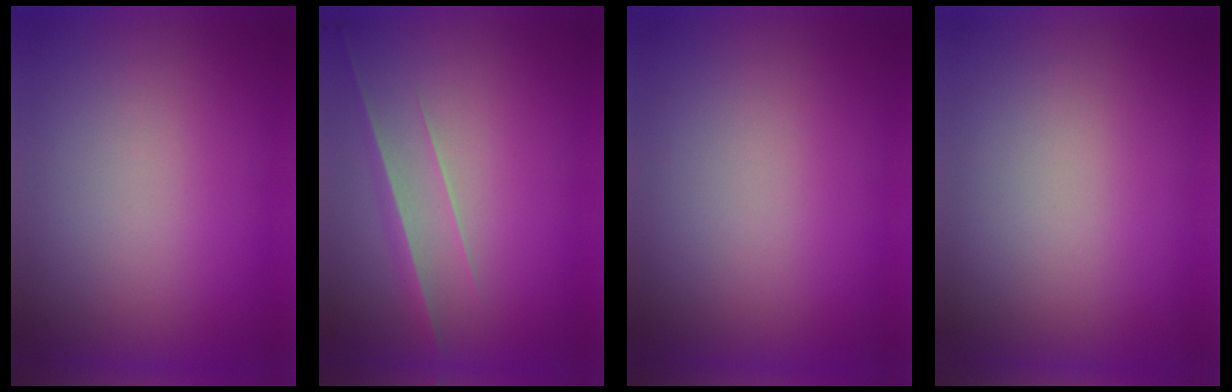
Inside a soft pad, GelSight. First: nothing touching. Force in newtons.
{"total": 2.8}
{"total": 1.2}
{"total": 1.3}